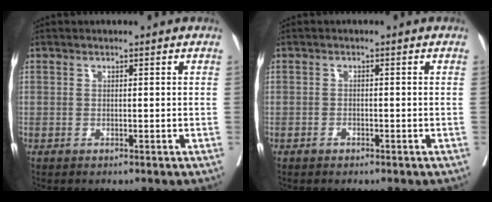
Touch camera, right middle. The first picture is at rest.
{"total": 0.8, "force": [-0.6, 0.4, 0.3], "torque": [-0.008, 0.001, -0.010]}